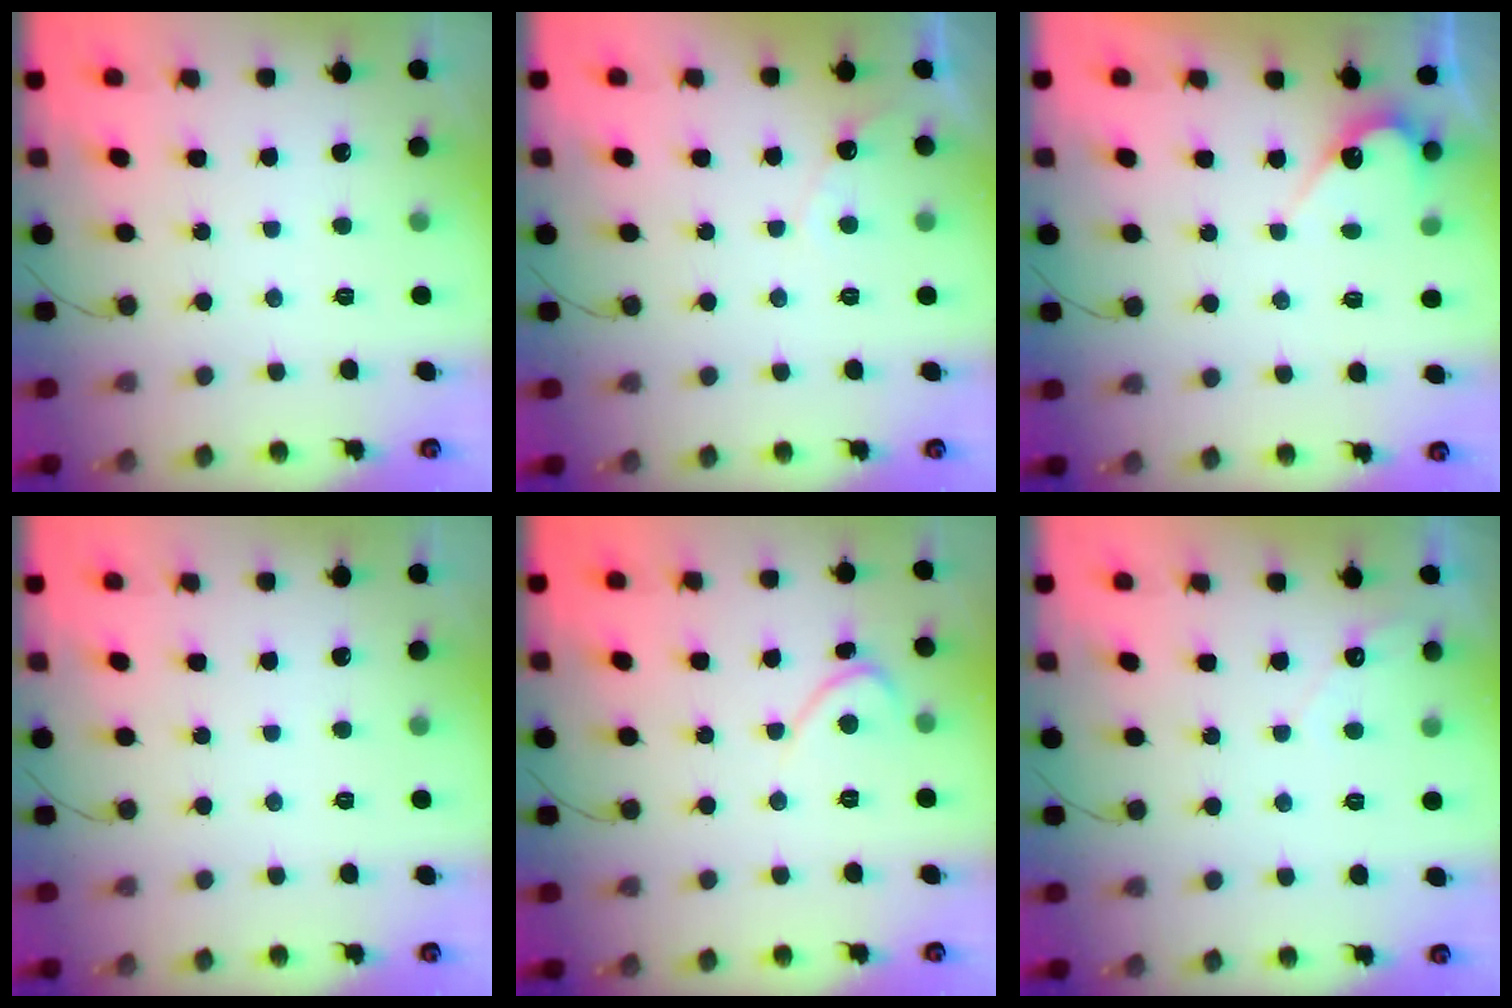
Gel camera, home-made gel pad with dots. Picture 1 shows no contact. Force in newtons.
{"total": 4.4, "press": 4.4, "slide": 0.2}
{"total": 5.0, "press": 5.0, "slide": 0.2}
{"total": 0.0}
{"total": 2.3, "press": 2.3, "slide": 0.1}
{"total": 2.9, "press": 2.9, "slide": 0.1}